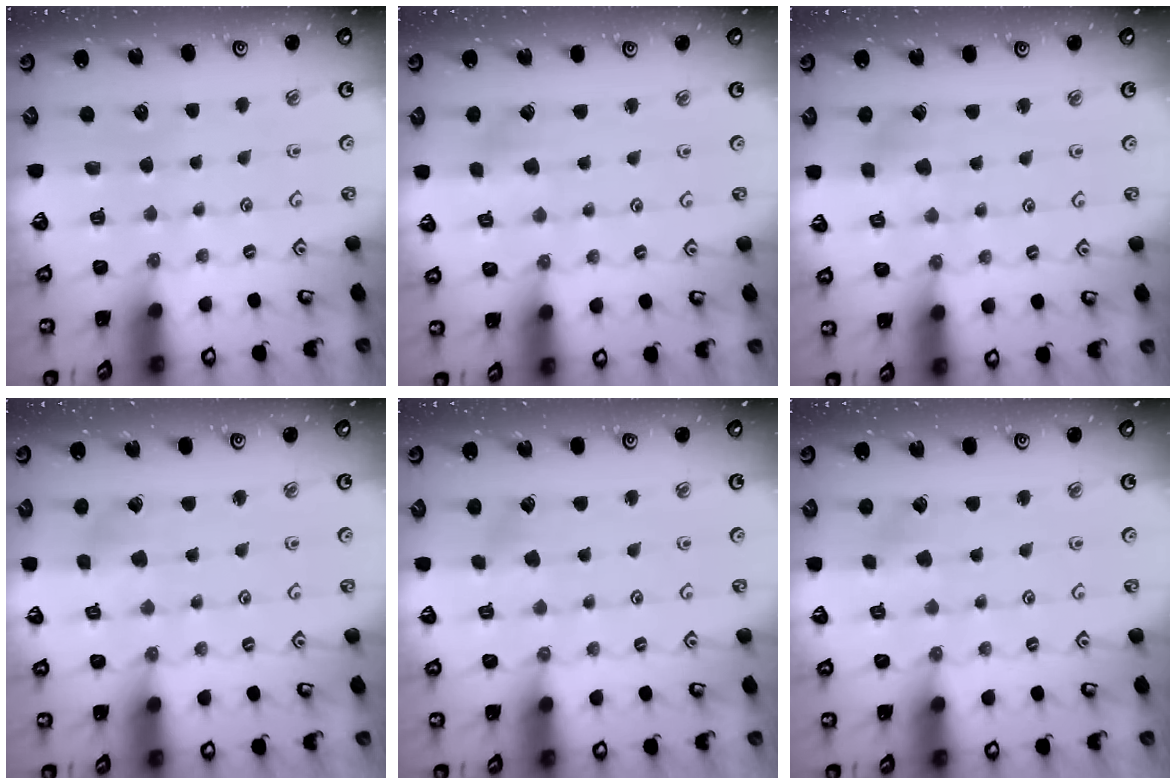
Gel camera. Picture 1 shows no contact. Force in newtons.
{"total": 1.2, "press": 1.2, "slide": 0.1}
{"total": 2.2, "press": 2.2, "slide": 0.2}
{"total": 2.6, "press": 2.6, "slide": 0.3}
{"total": 2.2, "press": 2.2, "slide": 0.3}
{"total": 2.2, "press": 2.2, "slide": 0.1}